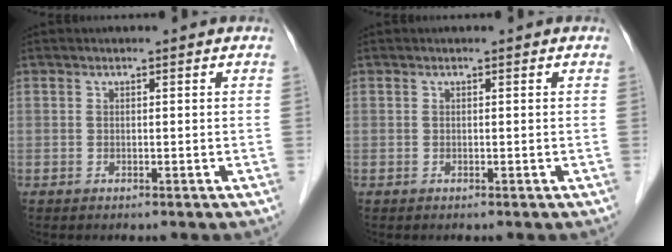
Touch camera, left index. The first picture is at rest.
{"total": 0.0}